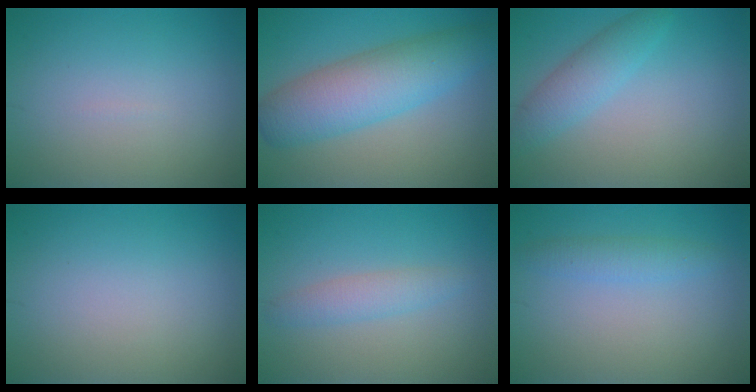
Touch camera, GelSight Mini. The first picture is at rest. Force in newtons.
{"total": 7.2, "press": 7.2, "slide": 0.3}
{"total": 3.0, "press": 3.0, "slide": 0.1}
{"total": 0.0}
{"total": 2.1, "press": 2.1, "slide": 0.1}
{"total": 1.8, "press": 1.8, "slide": 0.1}